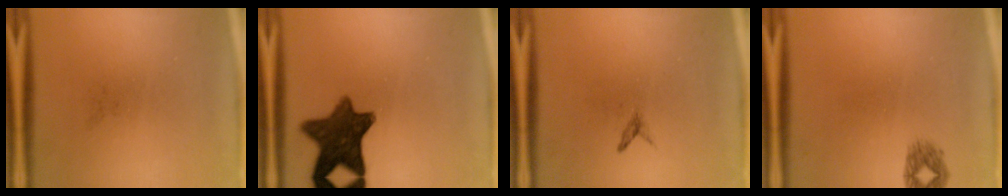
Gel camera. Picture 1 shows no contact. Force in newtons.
{"total": 10.7}
{"total": 0.7}
{"total": 1.3}